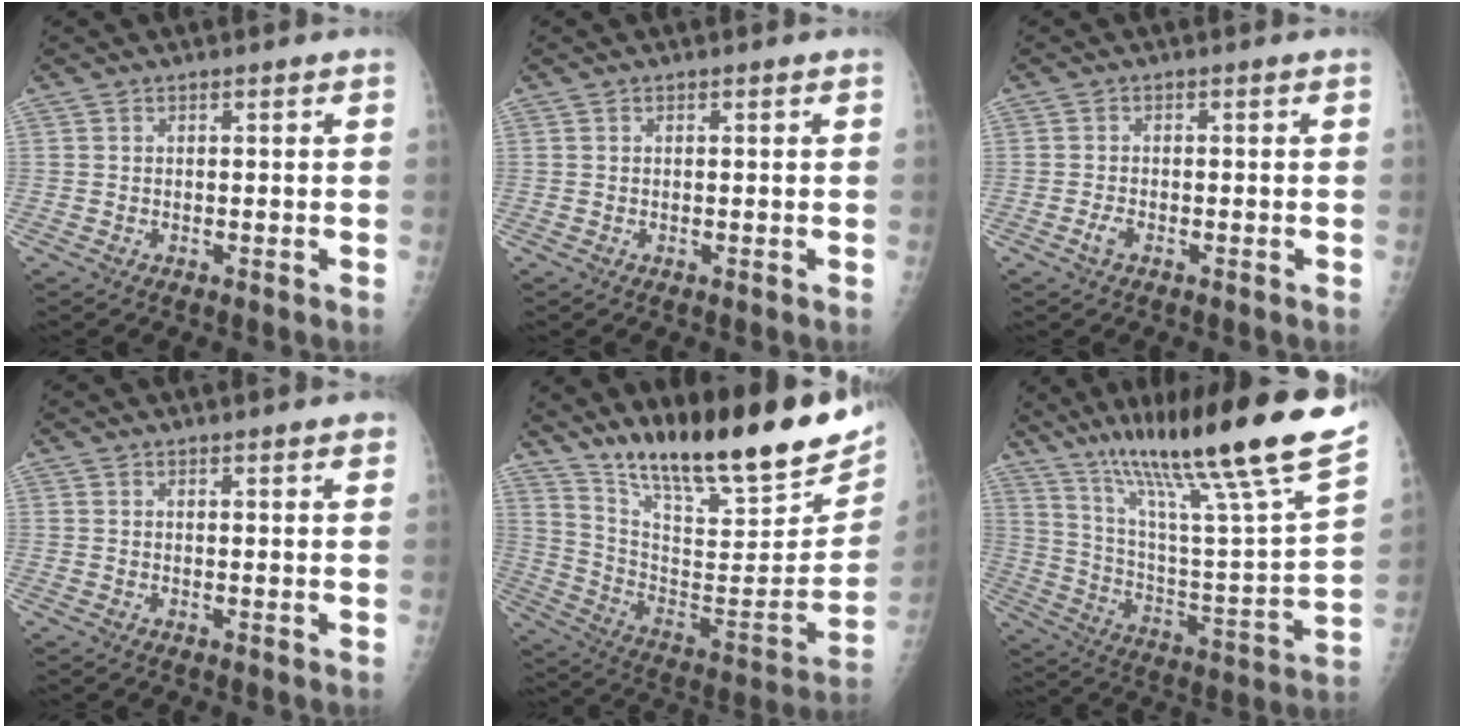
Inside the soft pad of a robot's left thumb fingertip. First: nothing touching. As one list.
[{"total": 0.0}, {"total": 1.7, "force": [-0.9, 0.8, 1.2], "torque": [-0.028, 0.004, -0.019]}, {"total": 2.4, "force": [2.0, 0.4, 1.3], "torque": [-0.009, -0.003, 0.021]}, {"total": 27.8, "force": [20.5, 6.3, 17.6], "torque": [-0.247, -0.092, 0.331]}, {"total": 30.6, "force": [20.7, 2.6, 22.4], "torque": [-0.352, -0.063, 0.335]}]